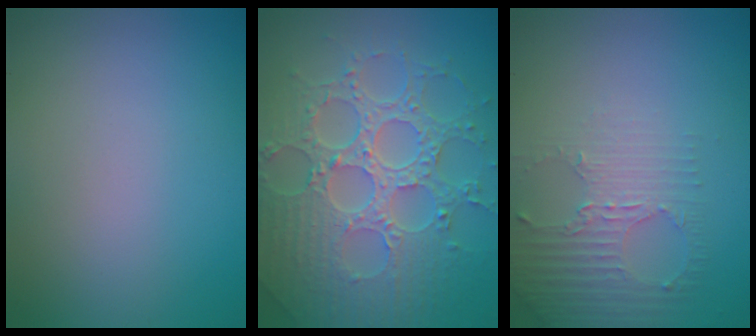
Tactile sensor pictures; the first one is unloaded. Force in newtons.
{"total": 8.4, "press": 6.2, "slide": 5.6}
{"total": 2.9, "press": 2.3, "slide": 1.8}